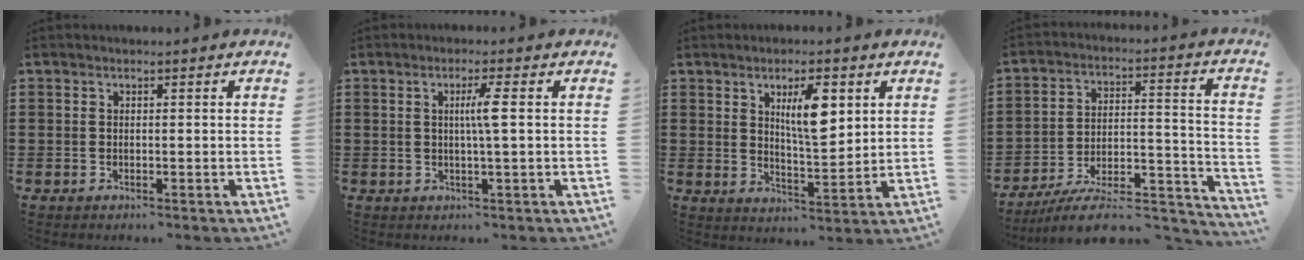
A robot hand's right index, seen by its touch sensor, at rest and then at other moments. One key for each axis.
{"total": 3.3, "fx": 0.5, "fy": -0.3, "fz": 3.3, "tx": -0.062, "ty": -0.003, "tz": 0.002}
{"total": 7.4, "fx": 2.9, "fy": 2.4, "fz": 6.4, "tx": -0.108, "ty": -0.002, "tz": 0.044}
{"total": 10.4, "fx": -8.9, "fy": 2.2, "fz": 4.8, "tx": -0.060, "ty": 0.025, "tz": -0.168}